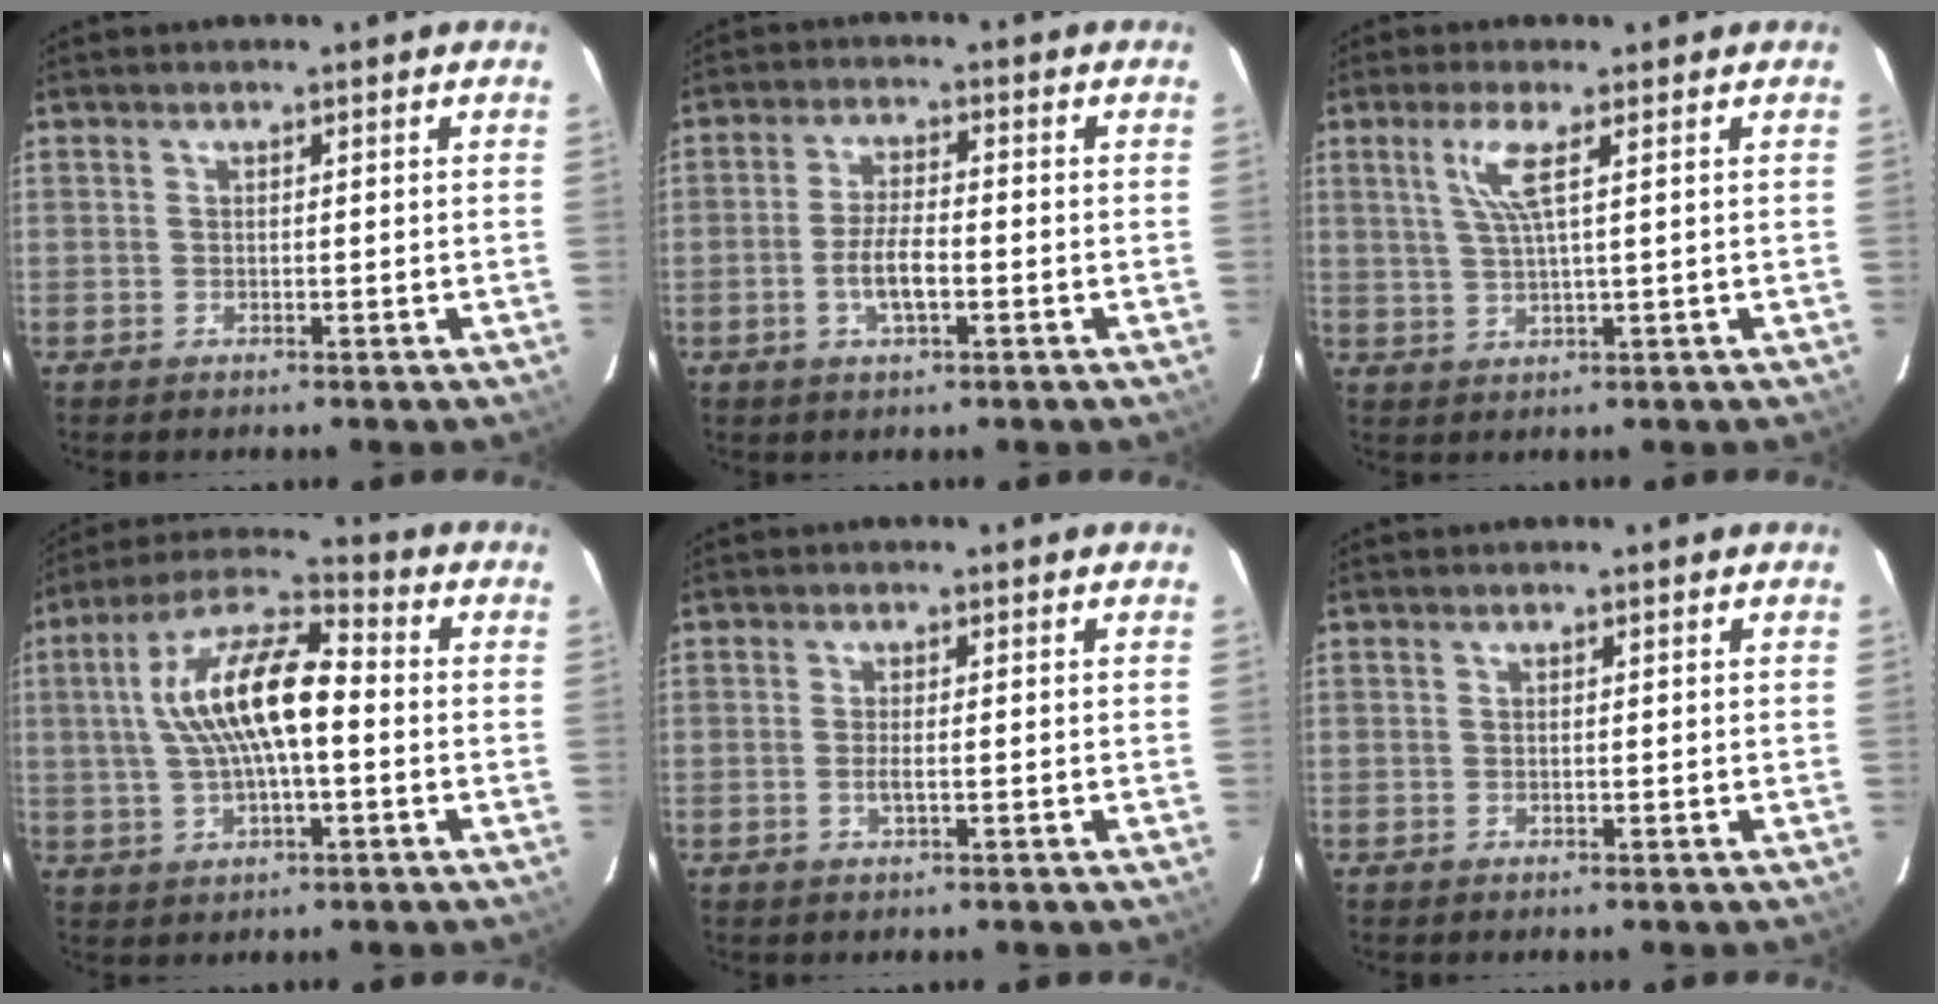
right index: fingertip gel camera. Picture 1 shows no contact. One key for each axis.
{"total": 5.6, "fx": -2.0, "fy": 1.7, "fz": 5.0, "tx": -0.100, "ty": 0.002, "tz": -0.037}
{"total": 4.7, "fx": 1.9, "fy": -0.2, "fz": 4.3, "tx": -0.087, "ty": 0.000, "tz": 0.041}
{"total": 14.7, "fx": 0.4, "fy": 5.0, "fz": 13.8, "tx": -0.262, "ty": 0.022, "tz": 0.001}
{"total": 1.7, "fx": -0.7, "fy": 0.1, "fz": 1.6, "tx": -0.031, "ty": 0.000, "tz": -0.012}
{"total": 0.0}